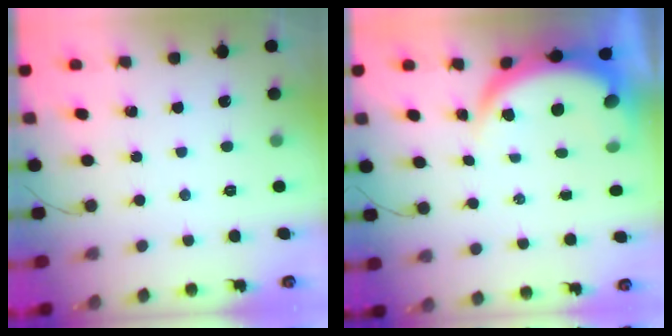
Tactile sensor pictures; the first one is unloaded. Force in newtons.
{"total": 7.0, "press": 7.0, "slide": 1.0}